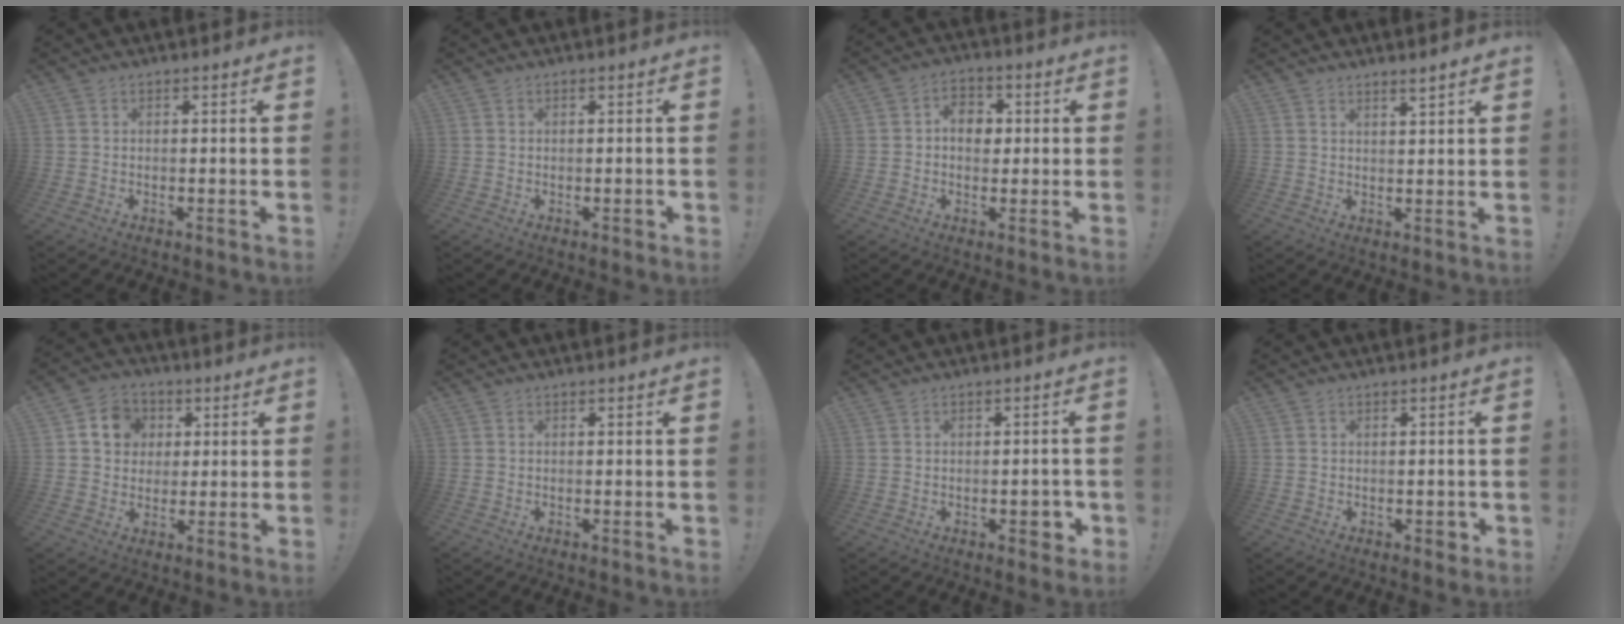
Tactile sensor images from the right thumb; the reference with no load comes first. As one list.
[{"total": 0.9, "force": [-0.5, 0.2, 0.6], "torque": [-0.008, 0.001, -0.008]}, {"total": 7.2, "force": [0.4, 5.7, 4.4], "torque": [-0.066, 0.011, 0.009]}, {"total": 2.2, "force": [1.8, -0.2, 1.1], "torque": [-0.015, -0.013, 0.030]}, {"total": 9.8, "force": [2.8, 8.7, 3.6], "torque": [-0.055, 0.001, 0.059]}, {"total": 0.0}, {"total": 4.2, "force": [-1.5, 2.2, 3.3], "torque": [-0.032, 0.008, -0.024]}, {"total": 2.0, "force": [-0.7, 1.1, 1.5], "torque": [-0.012, 0.003, -0.012]}]